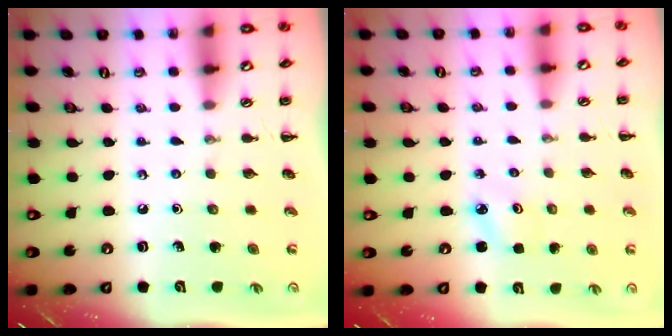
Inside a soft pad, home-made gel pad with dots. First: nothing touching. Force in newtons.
{"total": 2.4, "press": 2.3, "slide": 0.7}